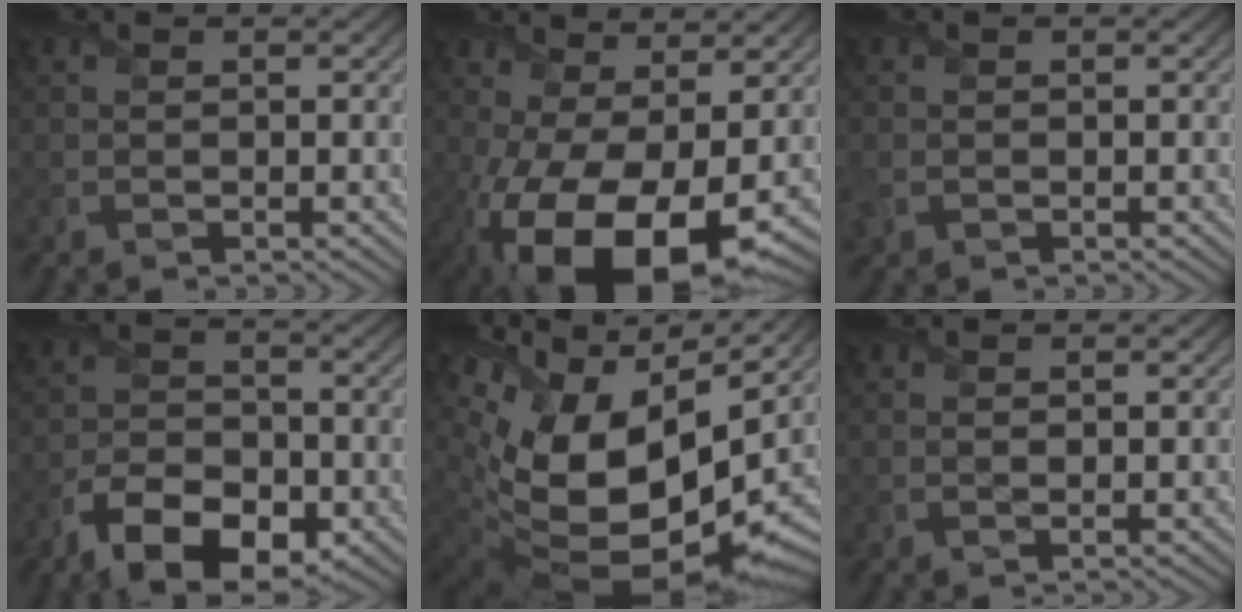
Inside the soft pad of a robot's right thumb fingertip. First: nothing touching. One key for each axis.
{"total": 16.7, "fx": -4.9, "fy": 8.2, "fz": 13.7, "tx": -0.280, "ty": -0.040, "tz": -0.061}
{"total": 2.1, "fx": -0.7, "fy": 1.7, "fz": 0.9, "tx": -0.034, "ty": -0.011, "tz": -0.021}
{"total": 9.9, "fx": -5.5, "fy": 5.3, "fz": 6.2, "tx": -0.121, "ty": -0.018, "tz": -0.098}
{"total": 19.7, "fx": 1.7, "fy": 11.5, "fz": 15.8, "tx": -0.319, "ty": -0.035, "tz": 0.063}
{"total": 0.6, "fx": 0.5, "fy": 0.1, "fz": 0.3, "tx": -0.006, "ty": -0.001, "tz": 0.011}